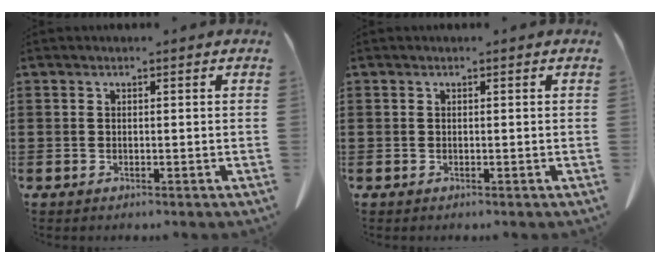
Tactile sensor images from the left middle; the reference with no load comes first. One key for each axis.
{"total": 0.0}